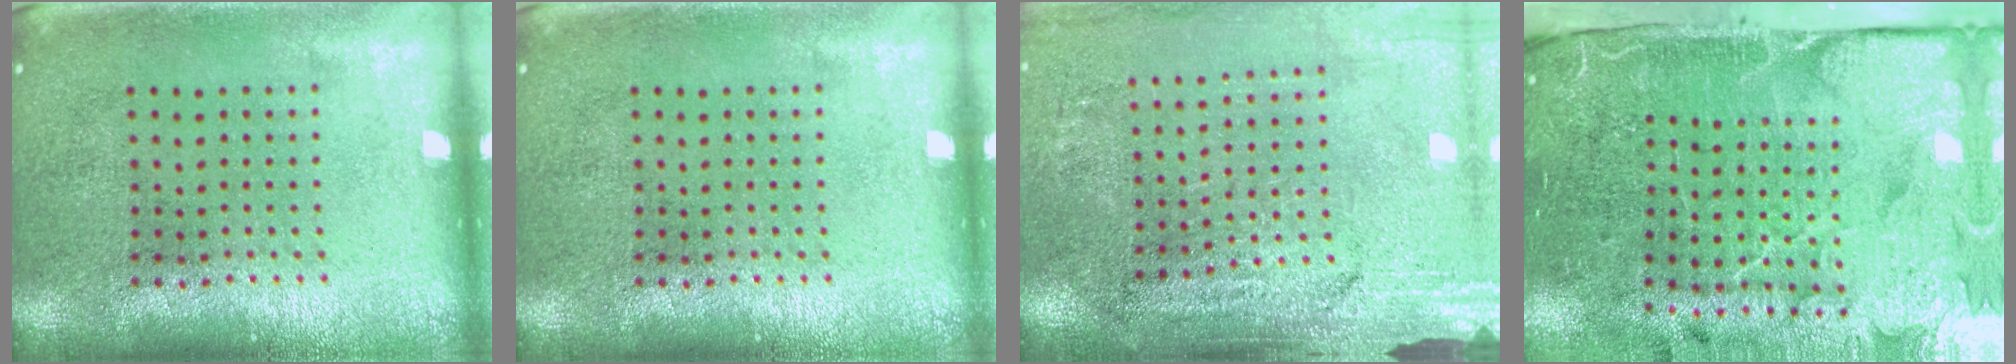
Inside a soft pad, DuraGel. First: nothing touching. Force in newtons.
{"total": 0.0}
{"total": 3.1, "press": 3.1, "slide": 0.1}
{"total": 5.2, "press": 4.1, "slide": 3.2}